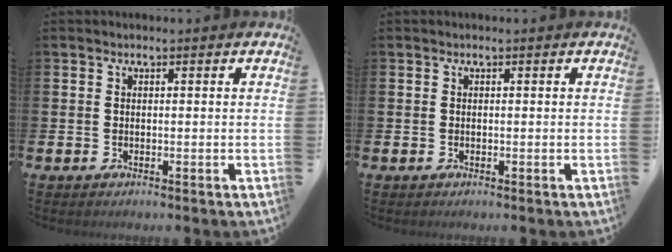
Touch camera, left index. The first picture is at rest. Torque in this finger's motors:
{"motor_torque": [-0.15, -0.18, 0.04, 0.01]}